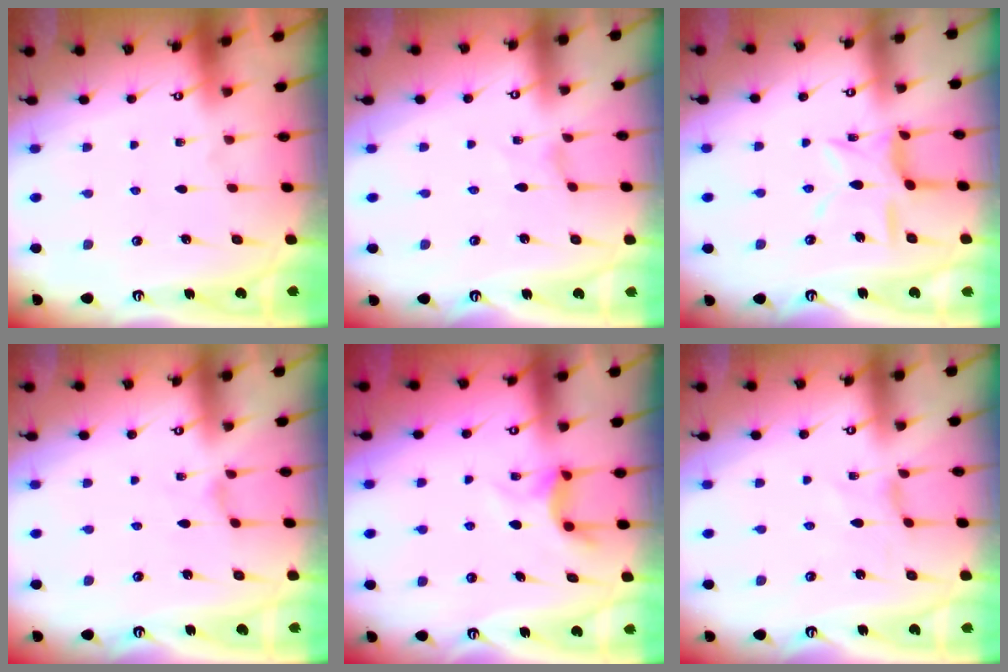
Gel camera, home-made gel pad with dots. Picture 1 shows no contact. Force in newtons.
{"total": 0.0}
{"total": 11.0, "press": 11.0, "slide": 0.9}
{"total": 0.0}
{"total": 5.9, "press": 5.9, "slide": 0.3}
{"total": 0.0}